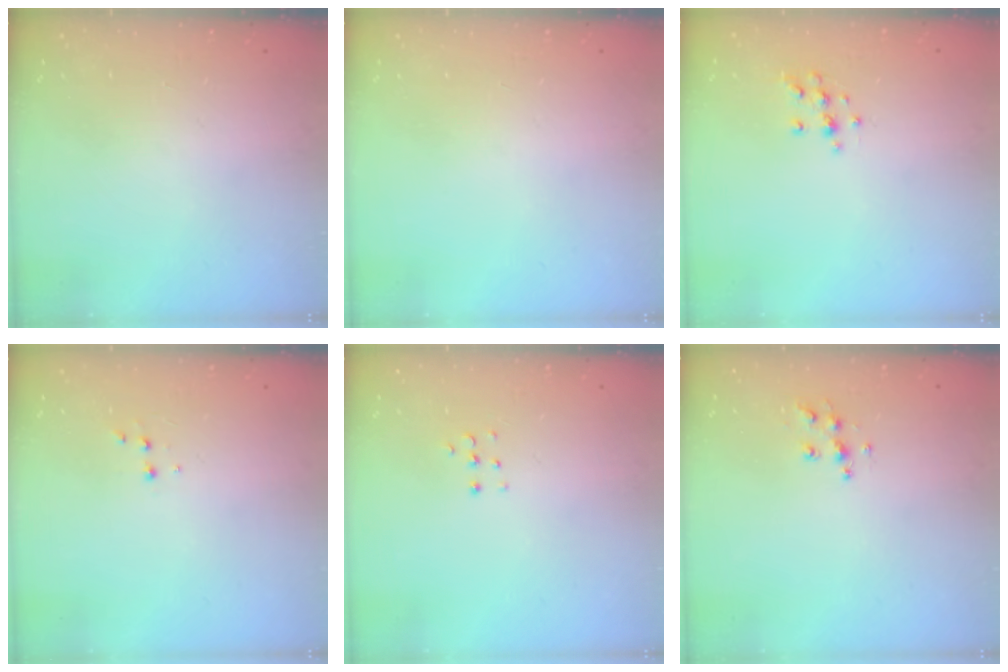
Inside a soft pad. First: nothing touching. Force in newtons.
{"total": 0.0}
{"total": 9.0, "press": 8.9, "slide": 0.8}
{"total": 1.9, "press": 1.9, "slide": 0.2}
{"total": 3.8, "press": 3.8, "slide": 0.6}
{"total": 6.6, "press": 6.5, "slide": 0.3}